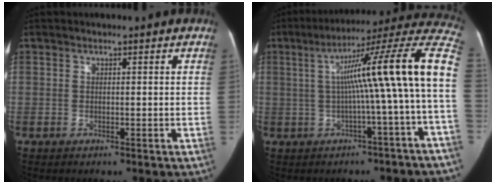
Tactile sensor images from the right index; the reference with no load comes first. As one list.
[{"total": 17.5, "force": [0.5, -1.3, 17.4], "torque": [-0.230, 0.039, -0.003]}]